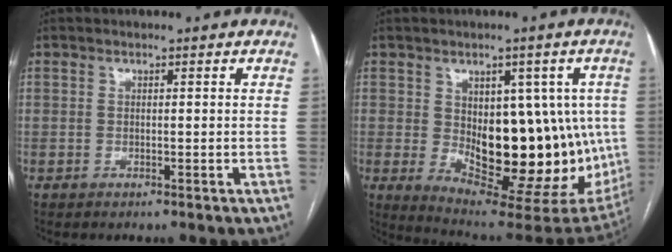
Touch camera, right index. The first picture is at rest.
{"total": 20.1, "force": [-0.9, 9.6, 17.6], "torque": [-0.211, 0.001, 0.017]}